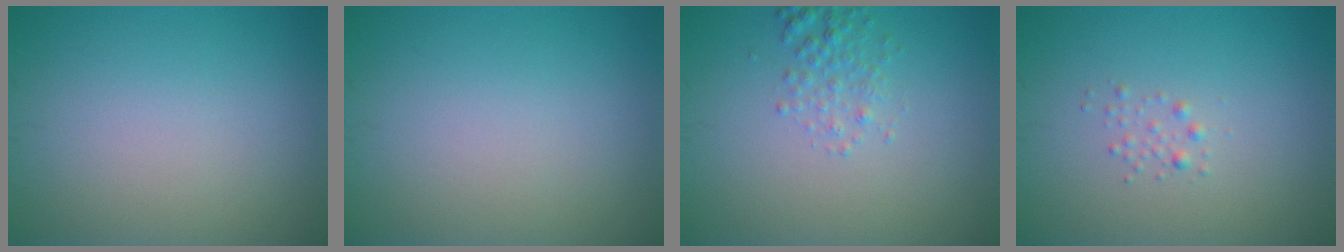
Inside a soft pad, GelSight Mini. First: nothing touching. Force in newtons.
{"total": 0.0}
{"total": 1.7, "press": 1.7, "slide": 0.1}
{"total": 0.8, "press": 0.8, "slide": 0.1}